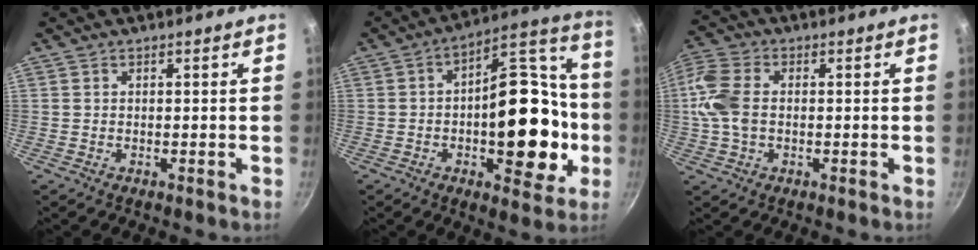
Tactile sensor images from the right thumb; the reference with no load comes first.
{"total": 22.3, "force": [-3.5, 12.2, 18.4], "torque": [-0.199, 0.061, -0.052]}
{"total": 9.3, "force": [0.1, 6.2, 7.0], "torque": [-0.156, 0.015, -0.009]}